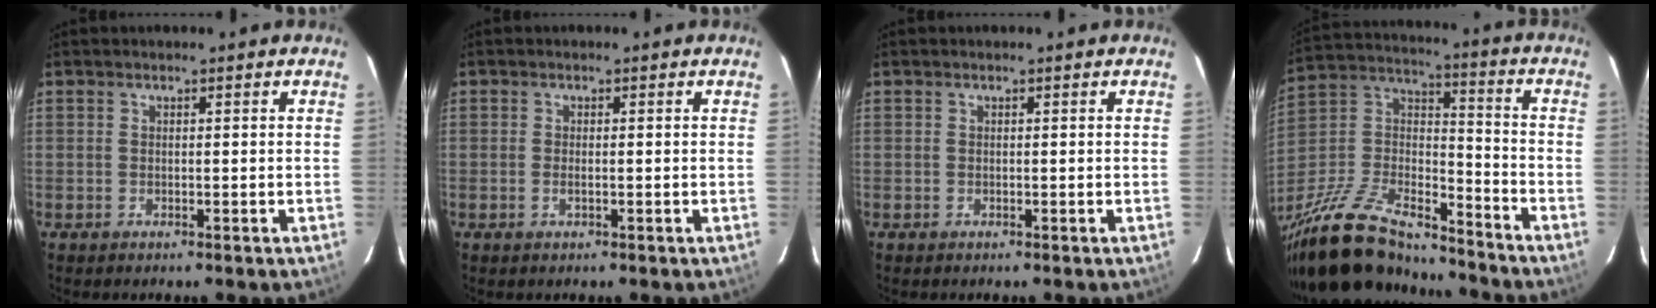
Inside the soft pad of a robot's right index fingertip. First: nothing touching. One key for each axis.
{"total": 1.2, "fx": -0.3, "fy": 0.3, "fz": 1.1, "tx": -0.024, "ty": 0.000, "tz": -0.006}
{"total": 0.0}
{"total": 23.4, "fx": -18.7, "fy": 8.0, "fz": 11.6, "tx": -0.245, "ty": 0.004, "tz": -0.323}